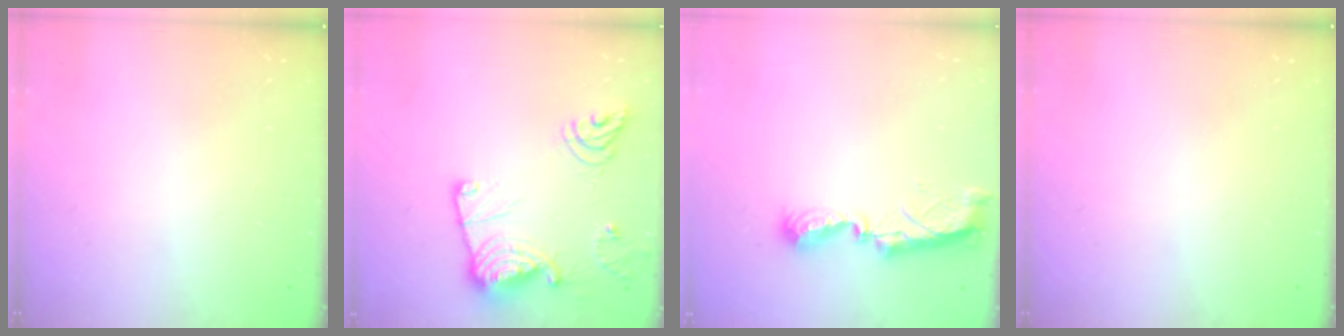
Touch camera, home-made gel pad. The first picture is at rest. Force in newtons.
{"total": 16.6, "press": 16.5, "slide": 1.8}
{"total": 8.8, "press": 8.7, "slide": 0.4}
{"total": 0.0}